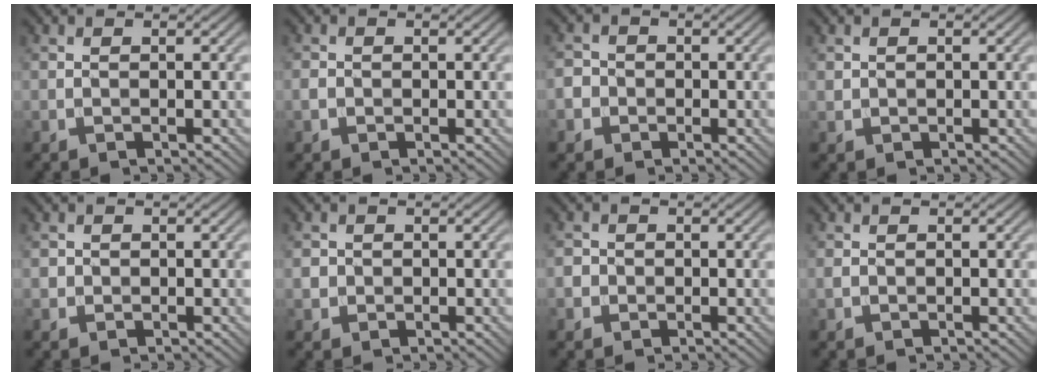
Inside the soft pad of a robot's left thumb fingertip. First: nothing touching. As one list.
[{"total": 1.1, "force": [-0.3, 1.0, 0.4], "torque": [-0.009, -0.002, -0.011]}, {"total": 2.8, "force": [-0.9, 2.6, 0.6], "torque": [-0.008, 0.002, -0.029]}, {"total": 0.8, "force": [0.3, 0.8, 0.2], "torque": [-0.007, -0.004, 0.007]}, {"total": 1.1, "force": [0.0, 1.1, 0.2], "torque": [-0.001, -0.004, -0.003]}, {"total": 1.7, "force": [-0.1, 1.7, 0.4], "torque": [-0.009, -0.006, -0.003]}, {"total": 1.8, "force": [-0.3, 1.7, 0.4], "torque": [-0.003, 0.000, -0.011]}, {"total": 0.7, "force": [-0.1, 0.6, 0.4], "torque": [-0.012, -0.002, -0.004]}]